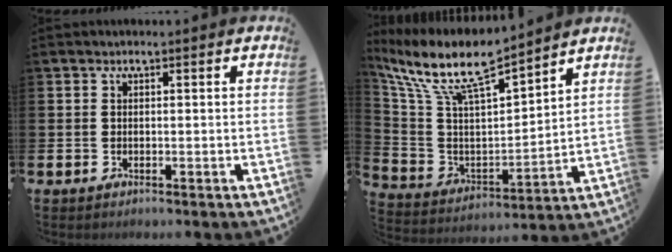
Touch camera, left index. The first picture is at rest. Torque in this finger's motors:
{"motor_torque": [1.97, -0.17, 0.33, 0.21]}